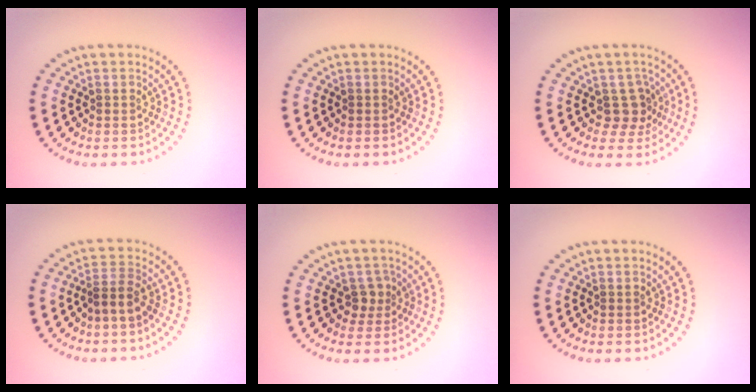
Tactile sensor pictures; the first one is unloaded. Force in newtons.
{"total": 0.0}
{"total": 2.5, "press": 1.9, "slide": 1.6}
{"total": 1.9, "press": 1.4, "slide": 1.4}
{"total": 1.9, "press": 1.4, "slide": 1.3}
{"total": 0.0}